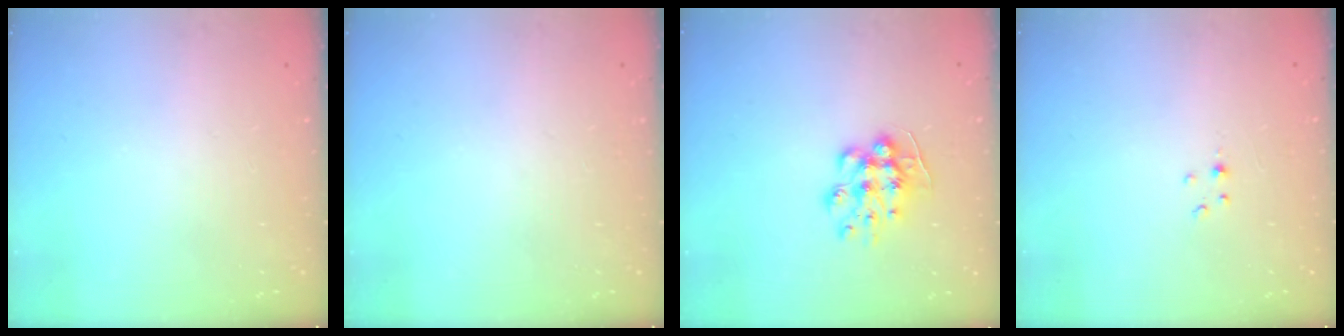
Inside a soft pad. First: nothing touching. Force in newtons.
{"total": 0.0}
{"total": 9.0, "press": 9.0, "slide": 0.5}
{"total": 1.0, "press": 1.0, "slide": 0.2}